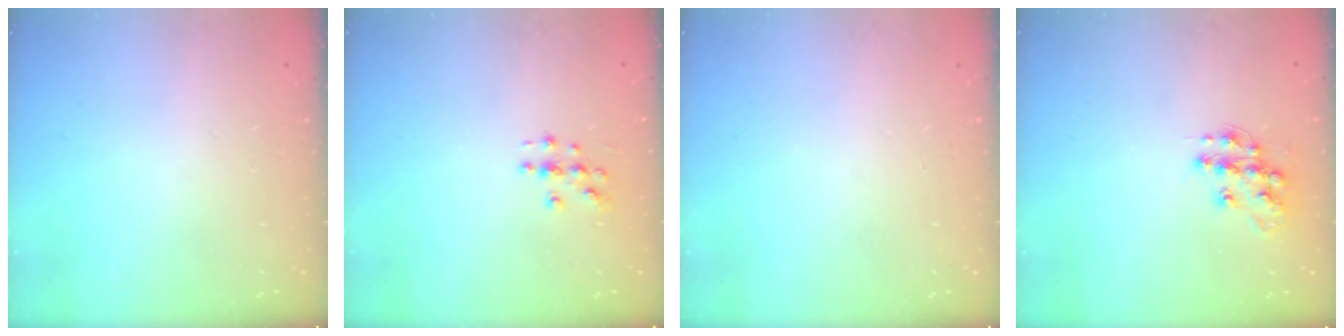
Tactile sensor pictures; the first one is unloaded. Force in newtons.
{"total": 3.1, "press": 3.1, "slide": 0.2}
{"total": 0.0}
{"total": 11.8, "press": 11.8, "slide": 0.7}